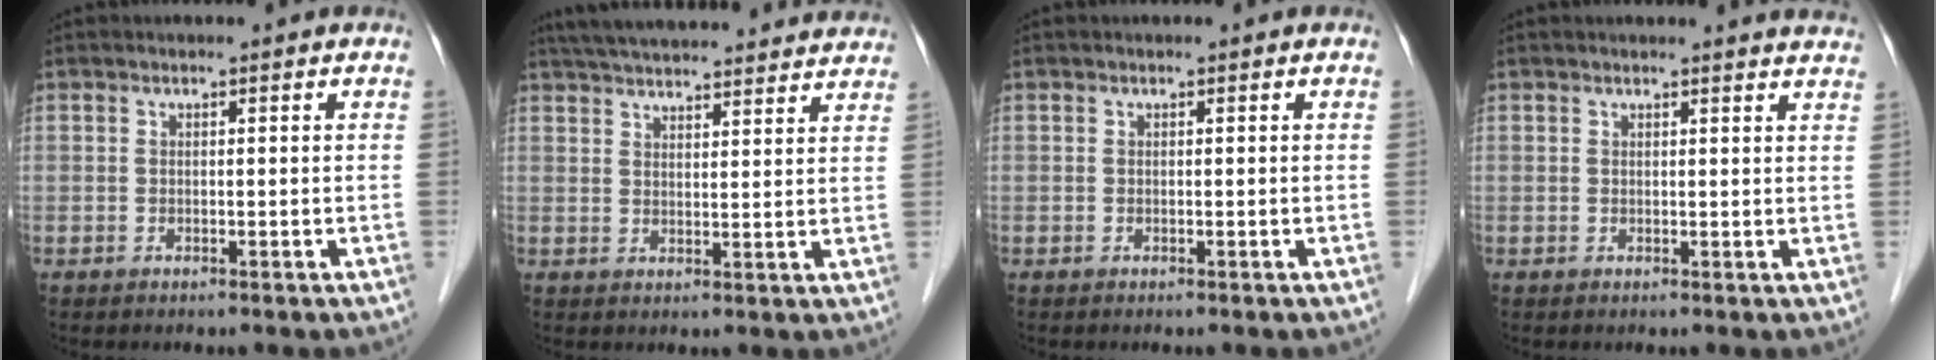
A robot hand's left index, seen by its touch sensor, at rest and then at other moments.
{"total": 21.7, "force": [20.0, 3.1, 8.0], "torque": [-0.127, 0.030, 0.266]}
{"total": 0.0}
{"total": 7.6, "force": [7.4, 0.2, 1.8], "torque": [-0.012, -0.006, 0.058]}